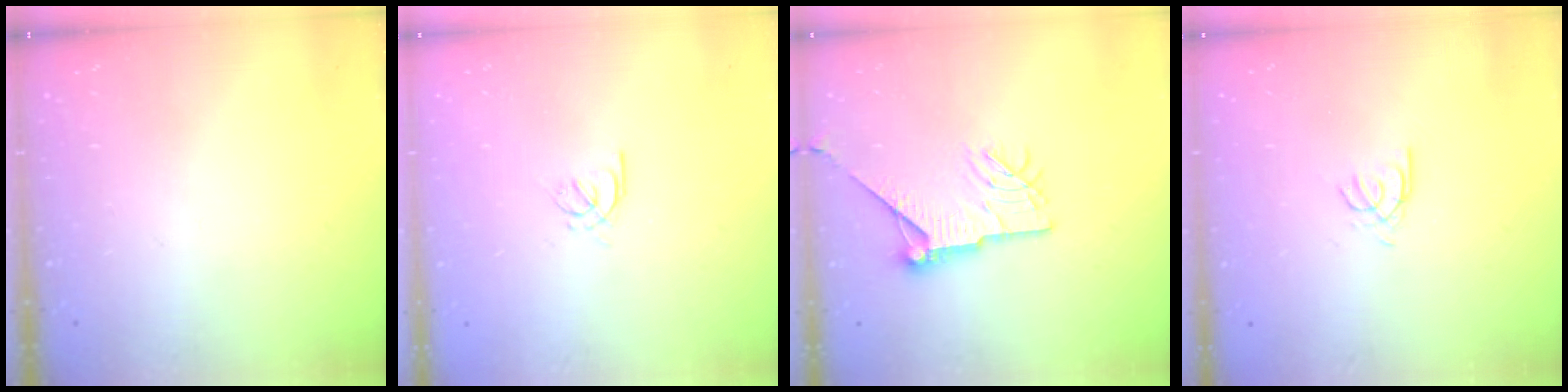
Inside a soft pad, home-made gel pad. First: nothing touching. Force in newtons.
{"total": 2.6, "press": 2.5, "slide": 0.7}
{"total": 12.6, "press": 12.6, "slide": 0.4}
{"total": 2.6, "press": 2.6, "slide": 0.2}